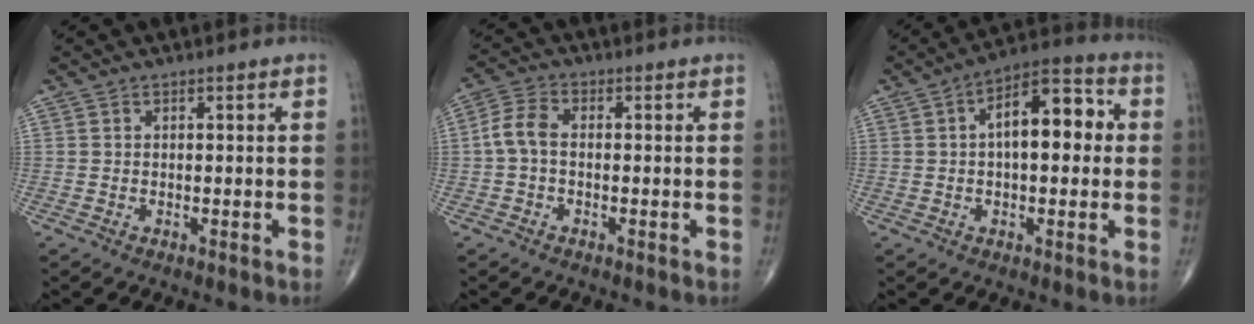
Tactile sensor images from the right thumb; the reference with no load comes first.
{"total": 4.9, "force": [-0.4, 3.0, 3.8], "torque": [-0.080, 0.015, -0.018]}
{"total": 12.7, "force": [1.7, 6.1, 11.0], "torque": [-0.142, 0.030, 0.017]}